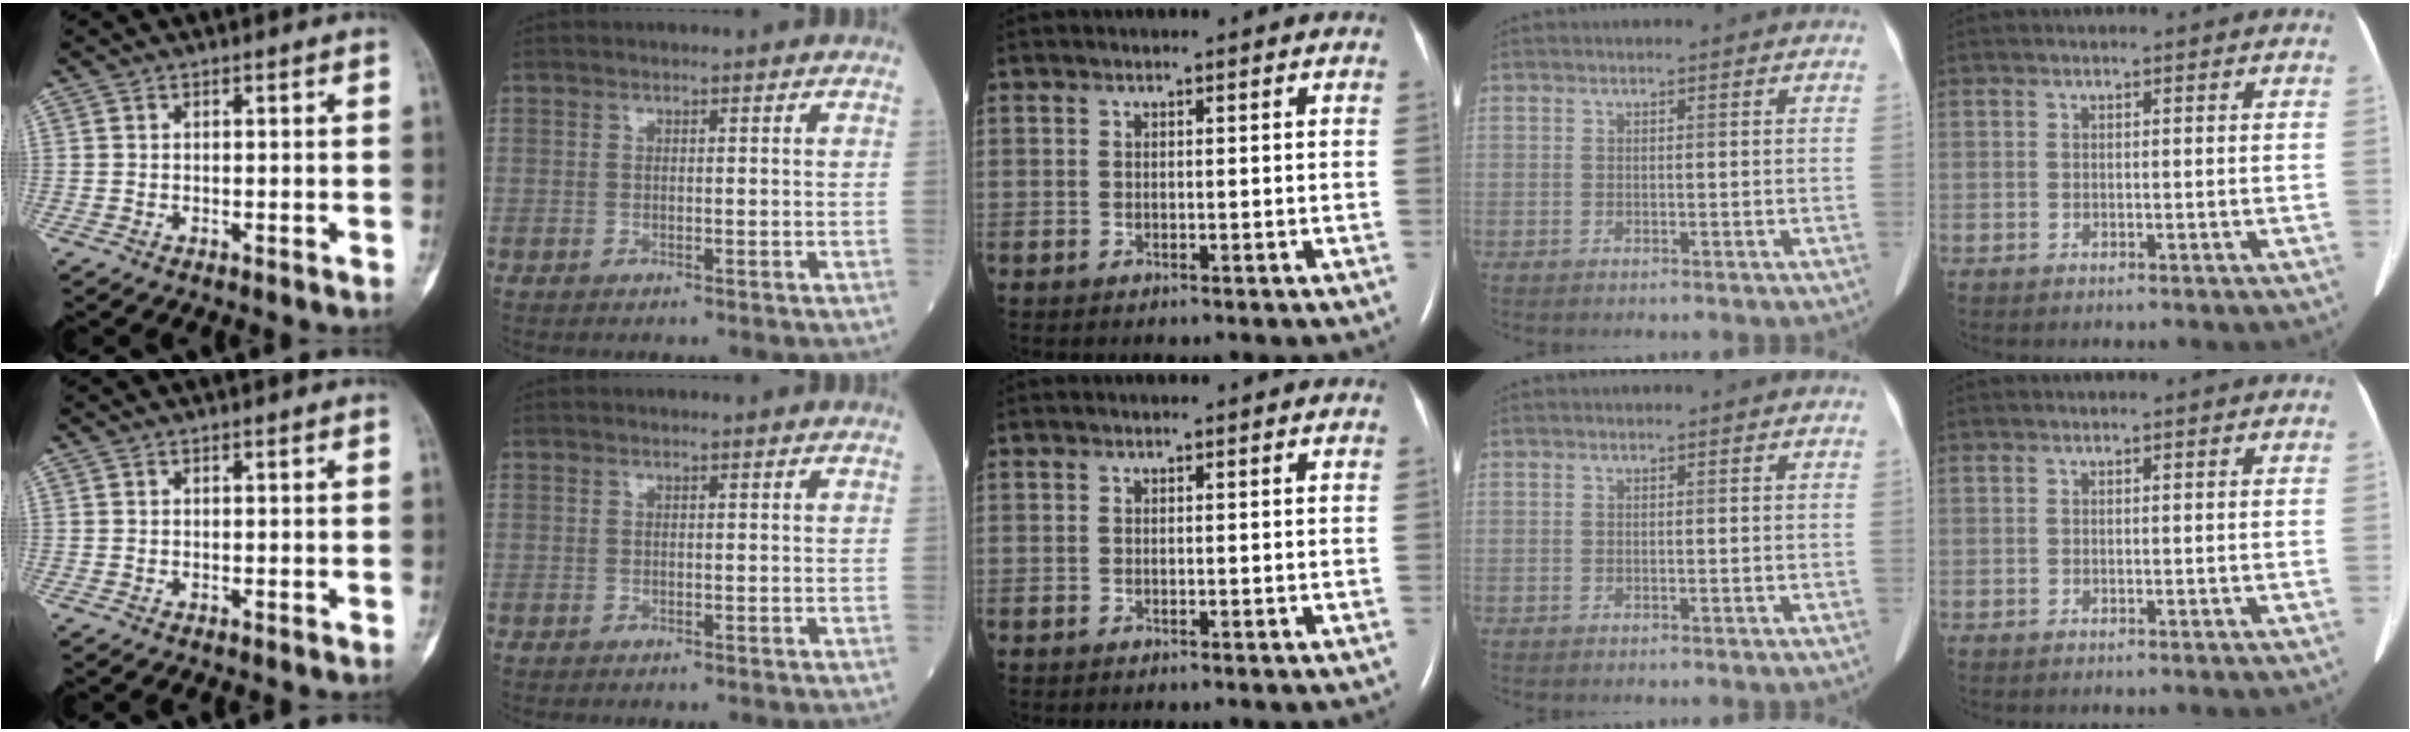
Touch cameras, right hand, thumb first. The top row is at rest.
{}